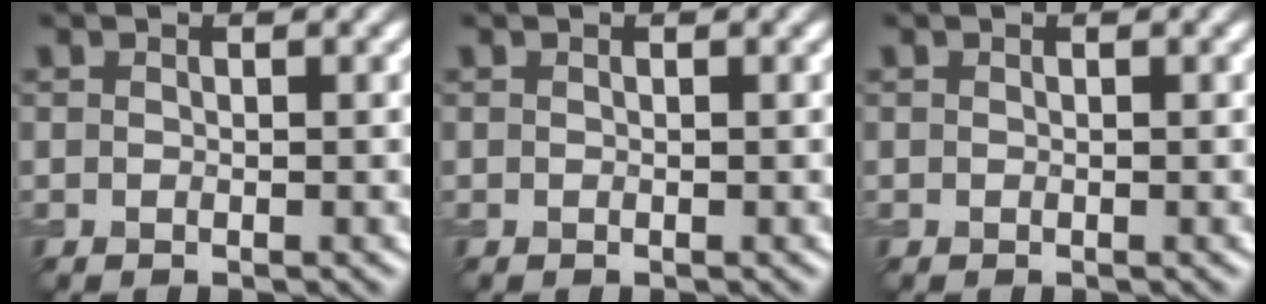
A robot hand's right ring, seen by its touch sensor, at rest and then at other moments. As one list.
[{"total": 0.0}, {"total": 0.0}]